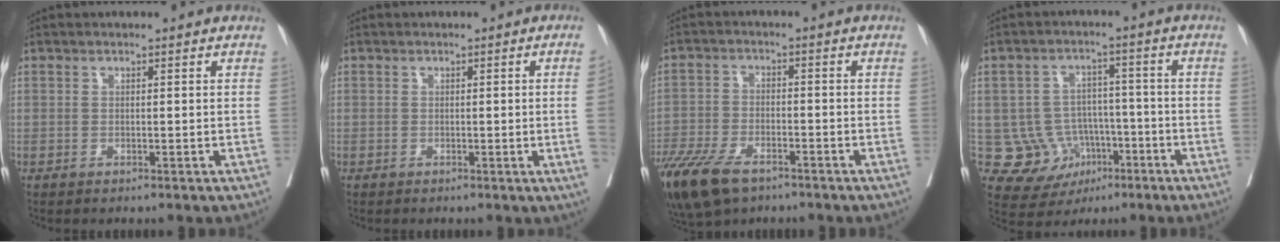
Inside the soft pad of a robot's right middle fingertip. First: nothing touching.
{"total": 3.8, "force": [-0.3, -1.4, 3.5], "torque": [-0.051, -0.008, 0.000]}
{"total": 12.2, "force": [-8.5, 5.0, 7.3], "torque": [-0.145, -0.022, -0.151]}
{"total": 8.8, "force": [-2.8, 8.1, 2.2], "torque": [-0.033, 0.022, -0.035]}